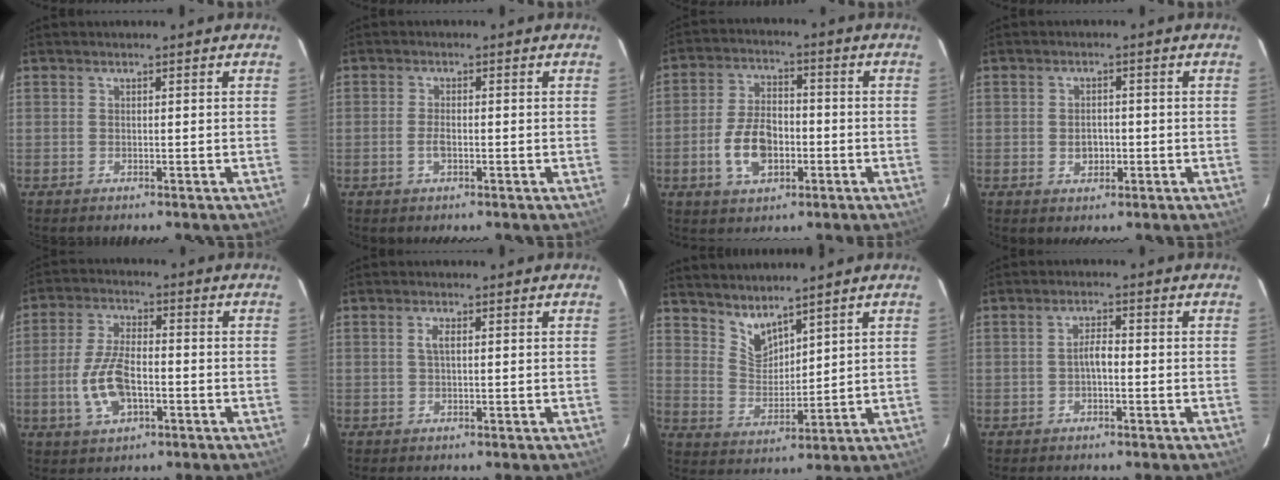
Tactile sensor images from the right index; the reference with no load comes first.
{"total": 2.3, "force": [-0.7, 0.9, 2.0], "torque": [-0.042, -0.001, -0.014]}
{"total": 9.7, "force": [-2.9, 5.7, 7.3], "torque": [-0.148, 0.010, -0.045]}
{"total": 3.1, "force": [-0.6, 2.3, 2.0], "torque": [-0.035, 0.003, -0.007]}
{"total": 9.8, "force": [-2.7, 4.6, 8.2], "torque": [-0.176, 0.000, -0.047]}
{"total": 1.6, "force": [0.3, 0.5, 1.5], "torque": [-0.030, 0.003, 0.005]}
{"total": 6.2, "force": [5.4, 2.0, 2.4], "torque": [-0.039, -0.005, 0.110]}
{"total": 2.4, "force": [-0.6, 0.8, 2.1], "torque": [-0.042, 0.009, -0.011]}